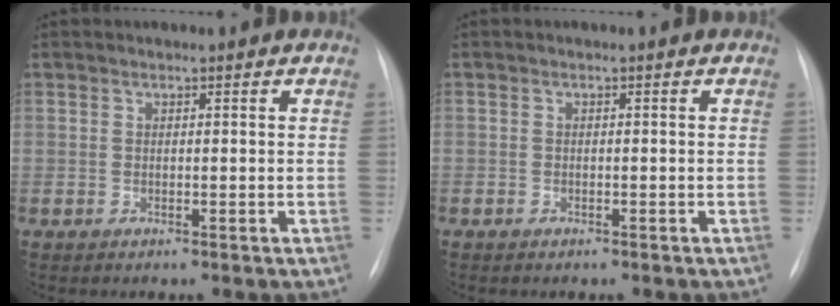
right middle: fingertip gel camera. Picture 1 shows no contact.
{"total": 0.5, "force": [-0.4, 0.3, 0.1], "torque": [-0.004, 0.002, -0.007]}